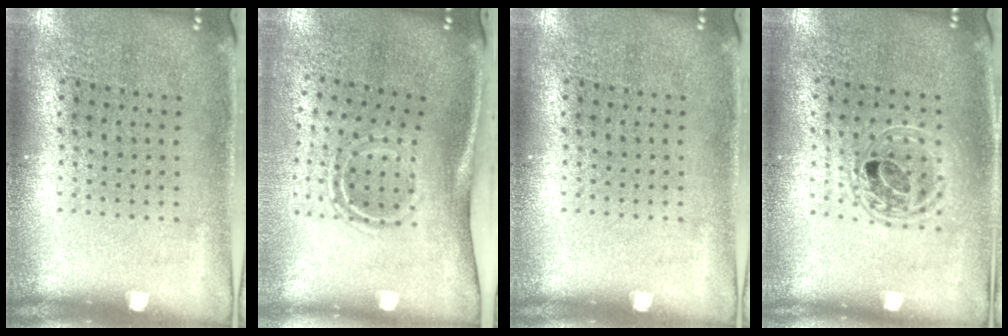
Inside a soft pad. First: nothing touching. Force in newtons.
{"total": 1.9, "press": 1.1, "slide": 1.5}
{"total": 0.0}
{"total": 1.6, "press": 1.3, "slide": 0.8}